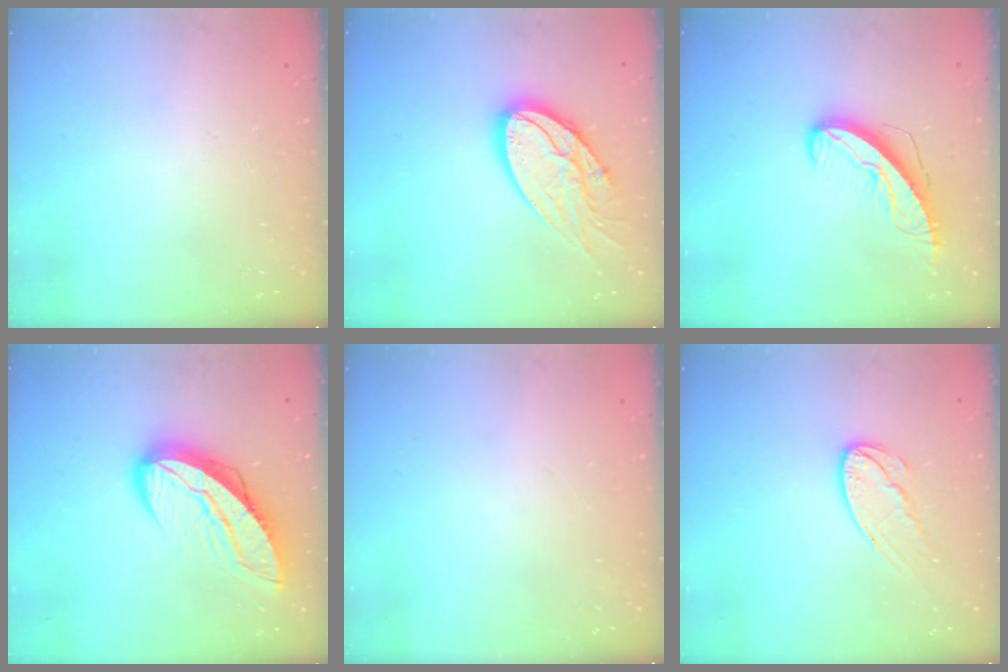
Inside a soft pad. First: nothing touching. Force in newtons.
{"total": 17.3, "press": 17.3, "slide": 1.5}
{"total": 8.7, "press": 8.7, "slide": 0.5}
{"total": 13.6, "press": 13.5, "slide": 1.2}
{"total": 0.0}
{"total": 10.4, "press": 10.4, "slide": 0.8}